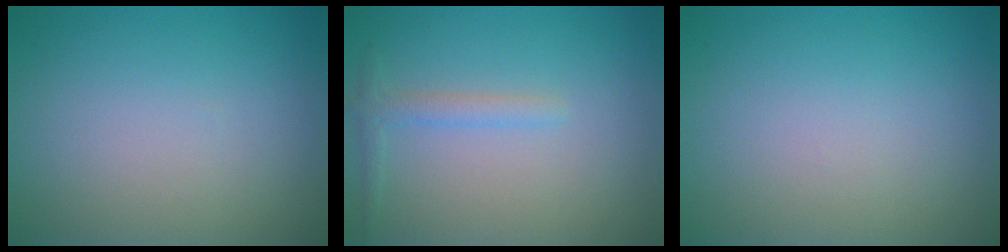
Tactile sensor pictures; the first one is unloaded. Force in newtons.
{"total": 1.4, "press": 1.4, "slide": 0.1}
{"total": 0.0}